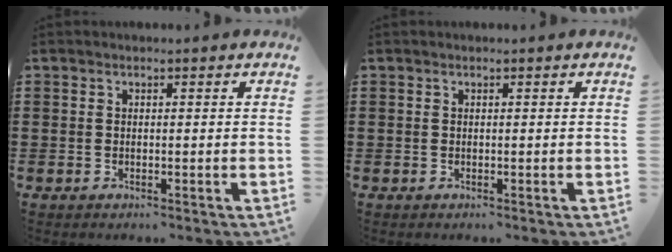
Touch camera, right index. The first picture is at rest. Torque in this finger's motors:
{"motor_torque": [1.07, 1.07, 0.00, 0.00]}